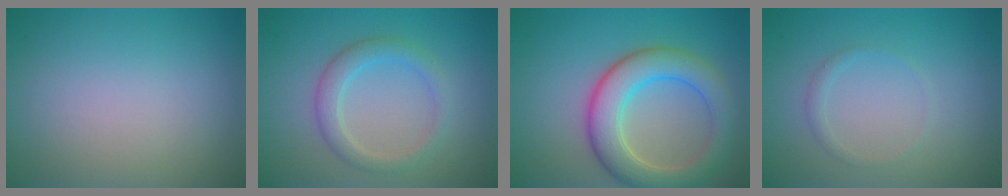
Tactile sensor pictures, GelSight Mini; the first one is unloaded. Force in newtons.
{"total": 2.8, "press": 2.8, "slide": 0.2}
{"total": 6.6, "press": 6.6, "slide": 0.3}
{"total": 0.9, "press": 0.8, "slide": 0.1}